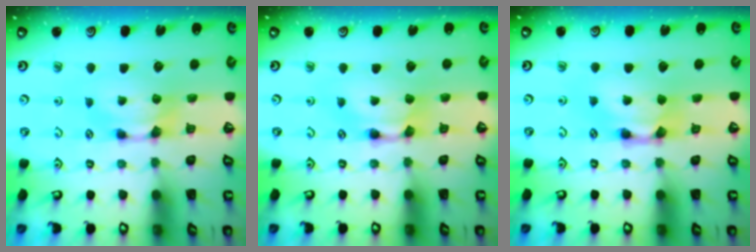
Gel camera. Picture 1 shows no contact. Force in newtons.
{"total": 2.1, "press": 2.1, "slide": 0.0}
{"total": 2.5, "press": 2.5, "slide": 0.2}